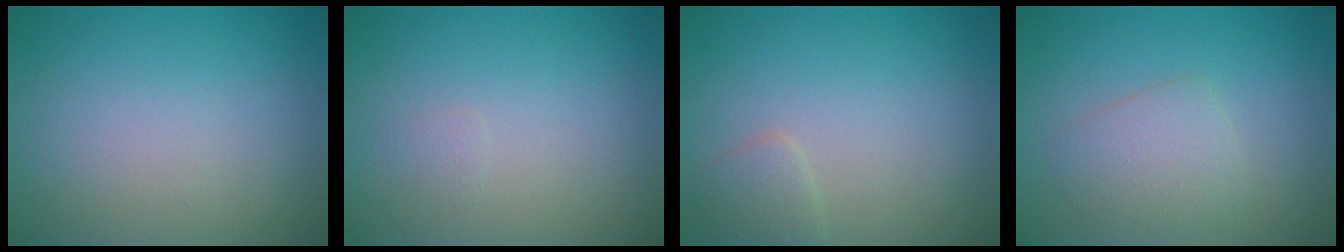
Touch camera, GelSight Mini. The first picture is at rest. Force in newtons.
{"total": 0.5, "press": 0.5, "slide": 0.1}
{"total": 1.5, "press": 1.5, "slide": 0.0}
{"total": 2.6, "press": 2.6, "slide": 0.1}